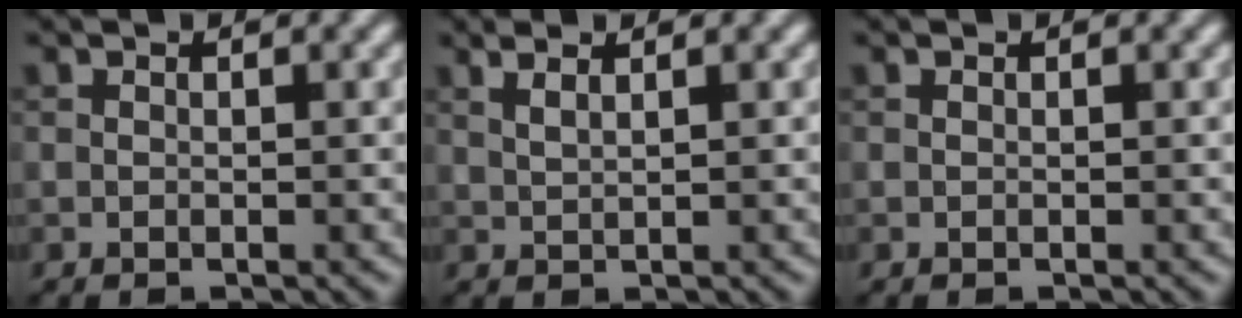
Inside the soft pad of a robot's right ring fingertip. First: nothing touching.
{"total": 2.0, "force": [1.3, 0.8, 1.3], "torque": [-0.010, 0.002, 0.010]}
{"total": 0.0}